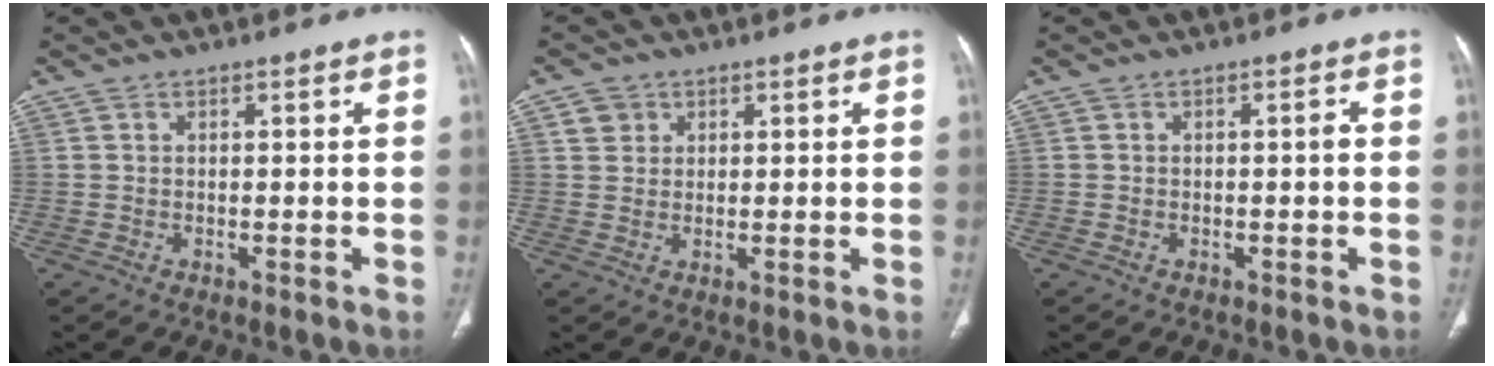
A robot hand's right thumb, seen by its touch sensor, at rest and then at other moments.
{"total": 2.9, "force": [1.2, 2.5, 0.5], "torque": [0.005, -0.006, 0.019]}
{"total": 1.0, "force": [-0.3, 0.3, 0.9], "torque": [-0.014, 0.005, -0.006]}